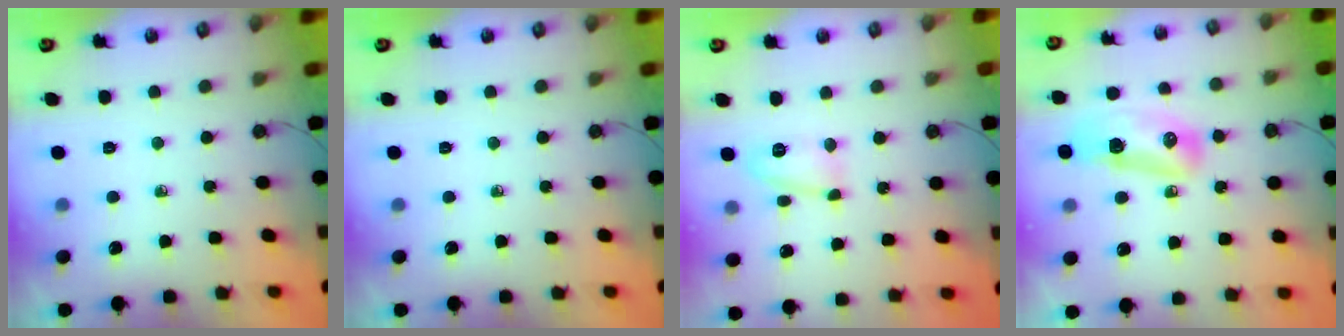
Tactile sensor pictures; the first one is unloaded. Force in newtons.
{"total": 0.0}
{"total": 9.8, "press": 9.8, "slide": 0.9}
{"total": 17.9, "press": 14.0, "slide": 11.1}